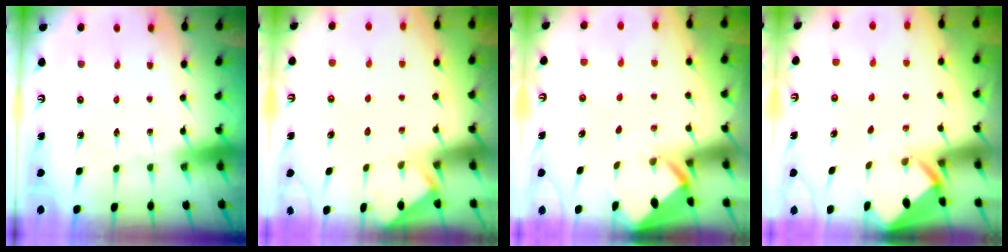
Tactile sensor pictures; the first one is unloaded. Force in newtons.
{"total": 3.8, "press": 3.7, "slide": 0.4}
{"total": 2.1, "press": 2.1, "slide": 0.2}
{"total": 2.0, "press": 2.0, "slide": 0.0}